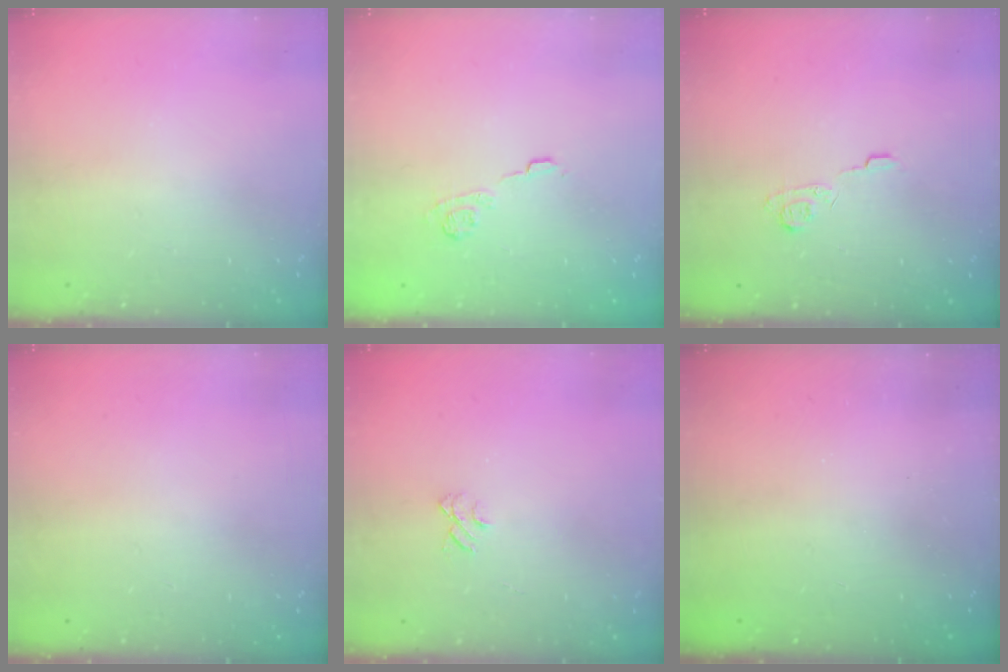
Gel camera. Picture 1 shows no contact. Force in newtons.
{"total": 9.2, "press": 9.2, "slide": 0.8}
{"total": 6.2, "press": 6.2, "slide": 0.5}
{"total": 0.0}
{"total": 3.8, "press": 3.8, "slide": 0.3}
{"total": 2.3, "press": 2.1, "slide": 0.8}